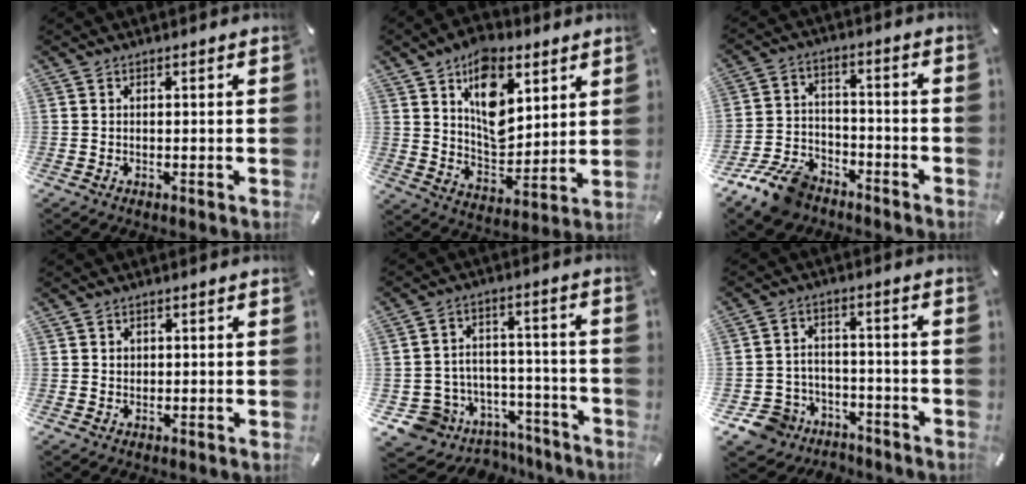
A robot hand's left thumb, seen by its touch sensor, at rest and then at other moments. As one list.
[{"total": 13.9, "force": [7.0, 8.8, 8.1], "torque": [-0.116, -0.035, 0.127]}, {"total": 11.8, "force": [-8.6, 6.5, 4.8], "torque": [-0.088, 0.057, -0.158]}, {"total": 1.4, "force": [0.3, 1.3, 0.3], "torque": [0.000, 0.001, 0.003]}, {"total": 8.6, "force": [-4.3, 7.4, 1.0], "torque": [-0.024, 0.018, -0.062]}, {"total": 8.5, "force": [-5.2, 6.4, 1.9], "torque": [-0.048, 0.031, -0.095]}]